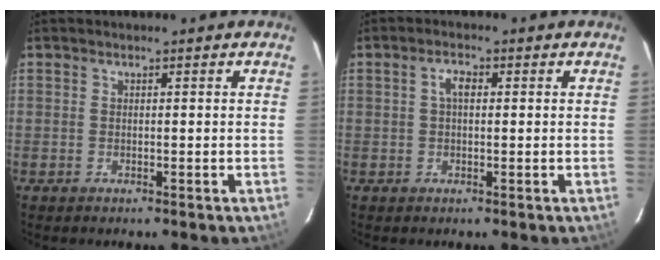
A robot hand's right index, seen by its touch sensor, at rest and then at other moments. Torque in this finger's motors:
{"motor_torque": [0.11, 0.06, 0.12, 0.05]}